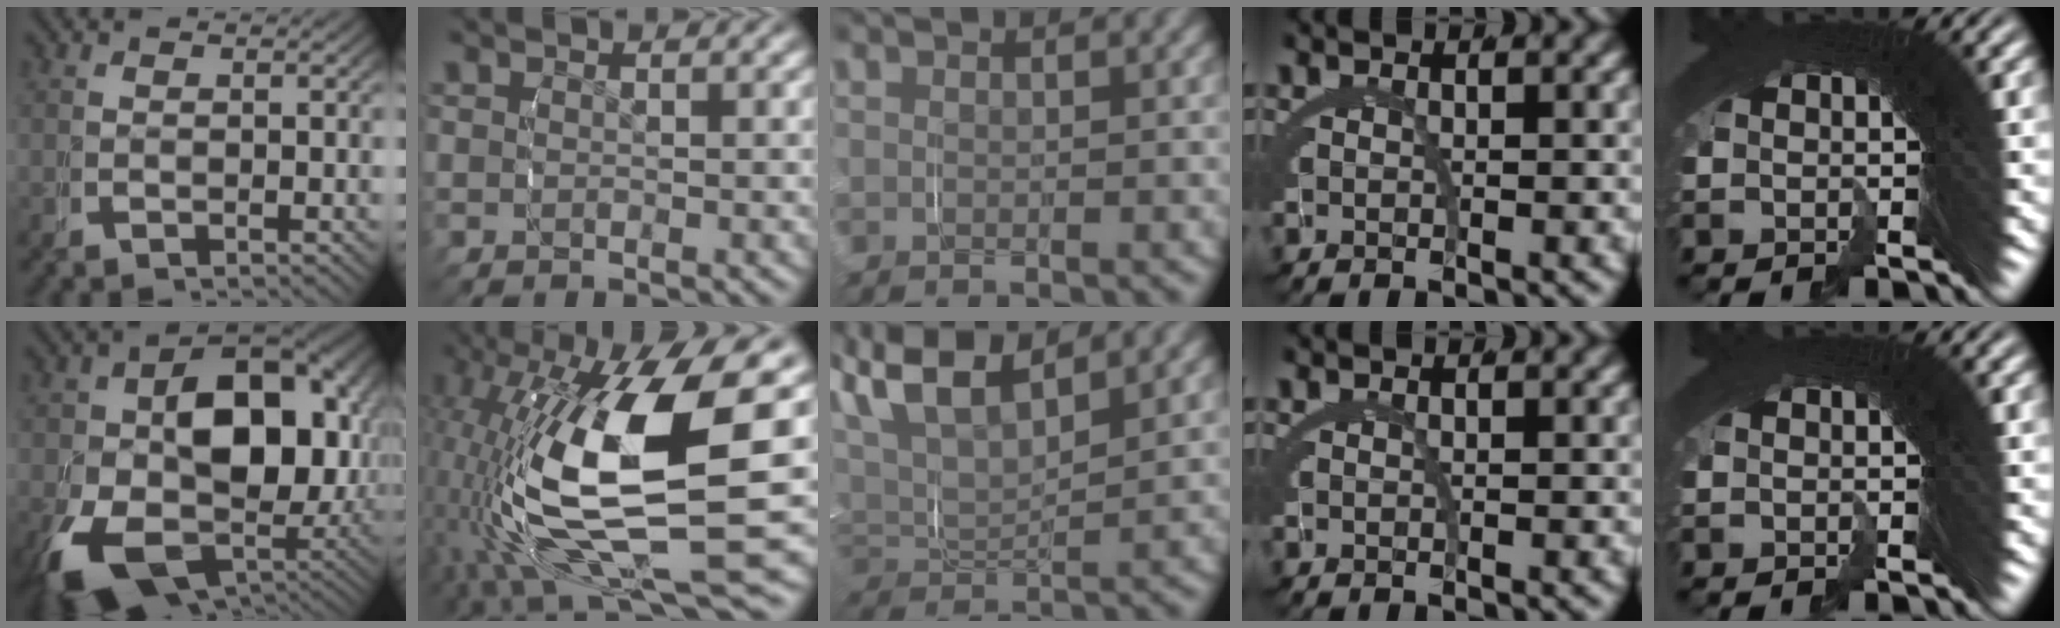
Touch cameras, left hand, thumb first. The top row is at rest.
{"thumb": {"total": 18.3, "force": [-3.4, 12.6, 12.9], "torque": [-0.245, -0.078, -0.010]}, "index": {"total": 15.1, "force": [-1.9, 6.7, 13.4], "torque": [-0.260, -0.029, -0.005]}, "middle": {"total": 9.2, "force": [3.0, 6.7, 5.6], "torque": [-0.149, -0.011, 0.041]}}